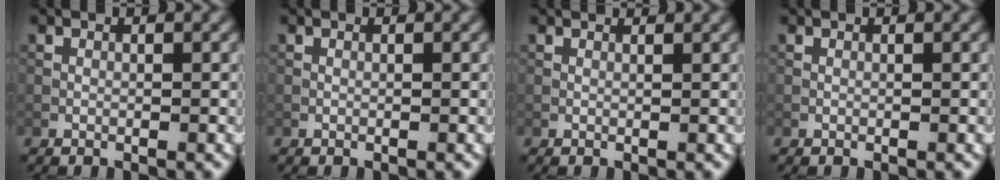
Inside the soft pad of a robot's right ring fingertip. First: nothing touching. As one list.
[{"total": 0.0}, {"total": 1.2, "force": [1.1, 0.1, 0.5], "torque": [-0.018, -0.004, 0.006]}, {"total": 0.0}]